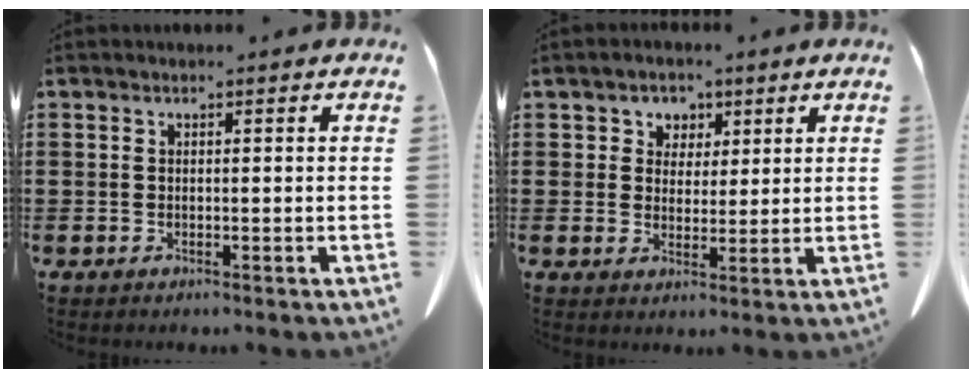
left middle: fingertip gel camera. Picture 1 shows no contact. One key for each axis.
{"total": 3.5, "fx": 1.9, "fy": 2.9, "fz": 0.2, "tx": -0.014, "ty": 0.009, "tz": 0.031}